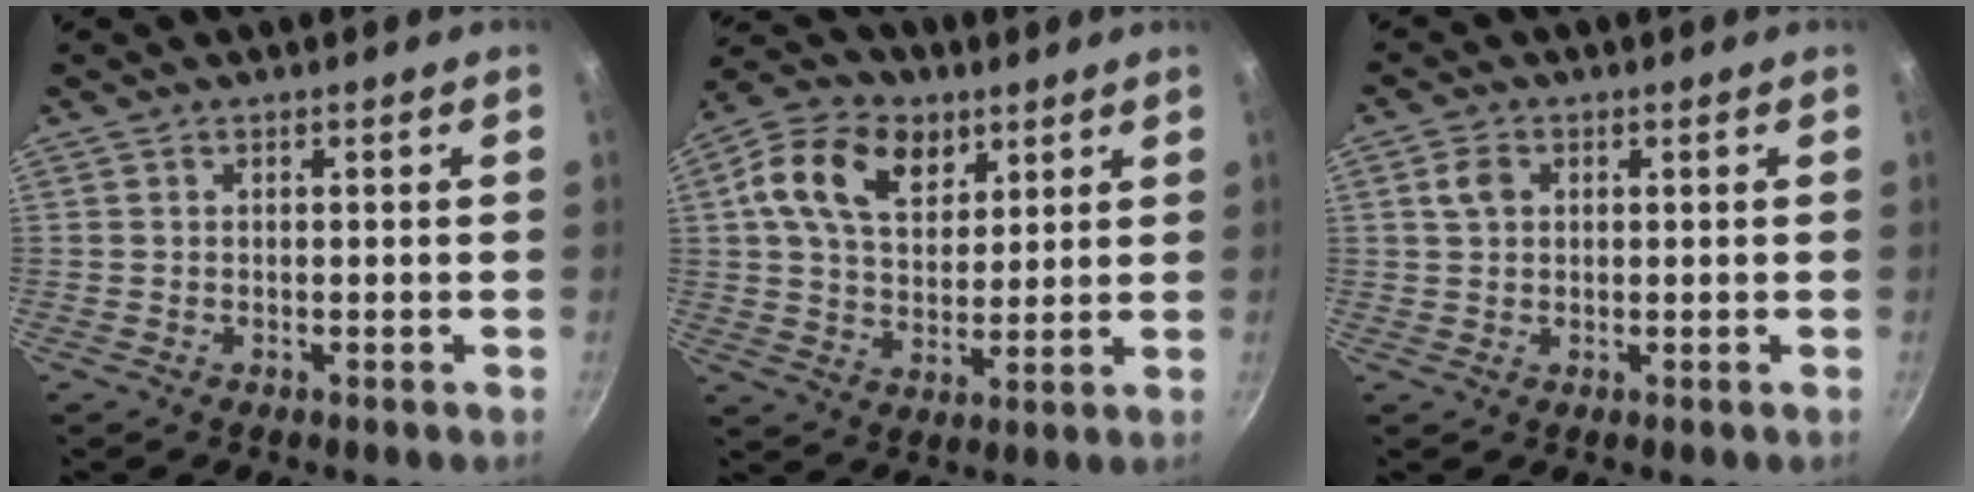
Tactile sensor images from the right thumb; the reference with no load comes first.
{"total": 14.4, "force": [5.8, 9.9, 8.7], "torque": [-0.133, -0.008, 0.092]}
{"total": 3.3, "force": [0.9, 2.6, 2.0], "torque": [-0.028, 0.005, 0.015]}